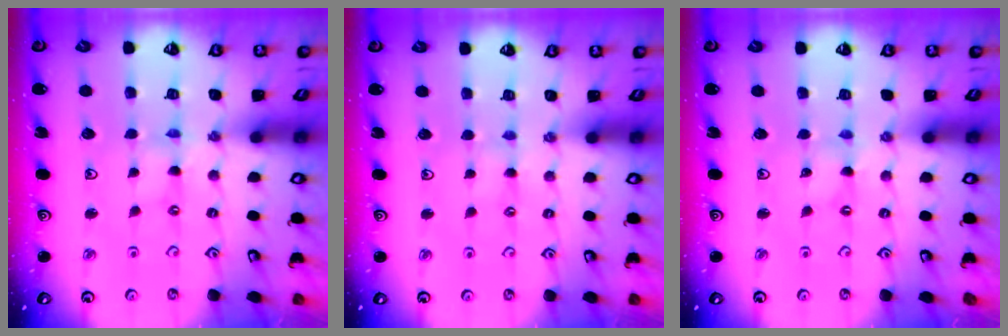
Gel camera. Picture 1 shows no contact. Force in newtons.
{"total": 1.7, "press": 1.7, "slide": 0.4}
{"total": 0.0}